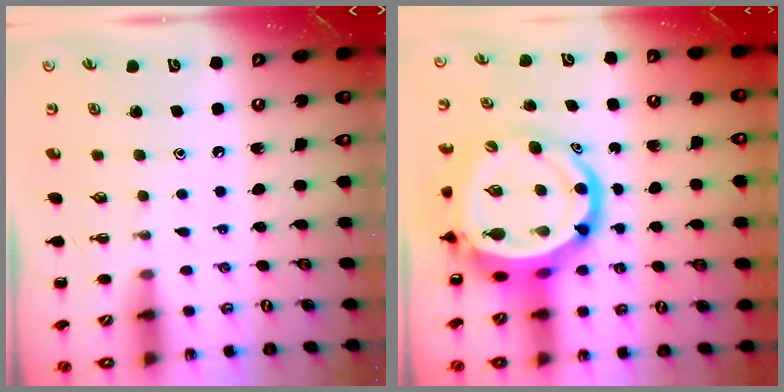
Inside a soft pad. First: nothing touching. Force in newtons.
{"total": 13.2, "press": 12.7, "slide": 3.6}